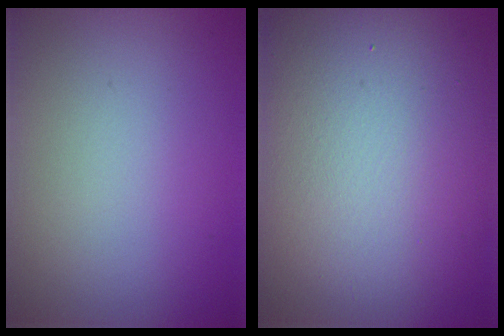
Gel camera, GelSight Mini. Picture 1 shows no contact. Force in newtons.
{"total": 14.9, "press": 14.9, "slide": 1.0}